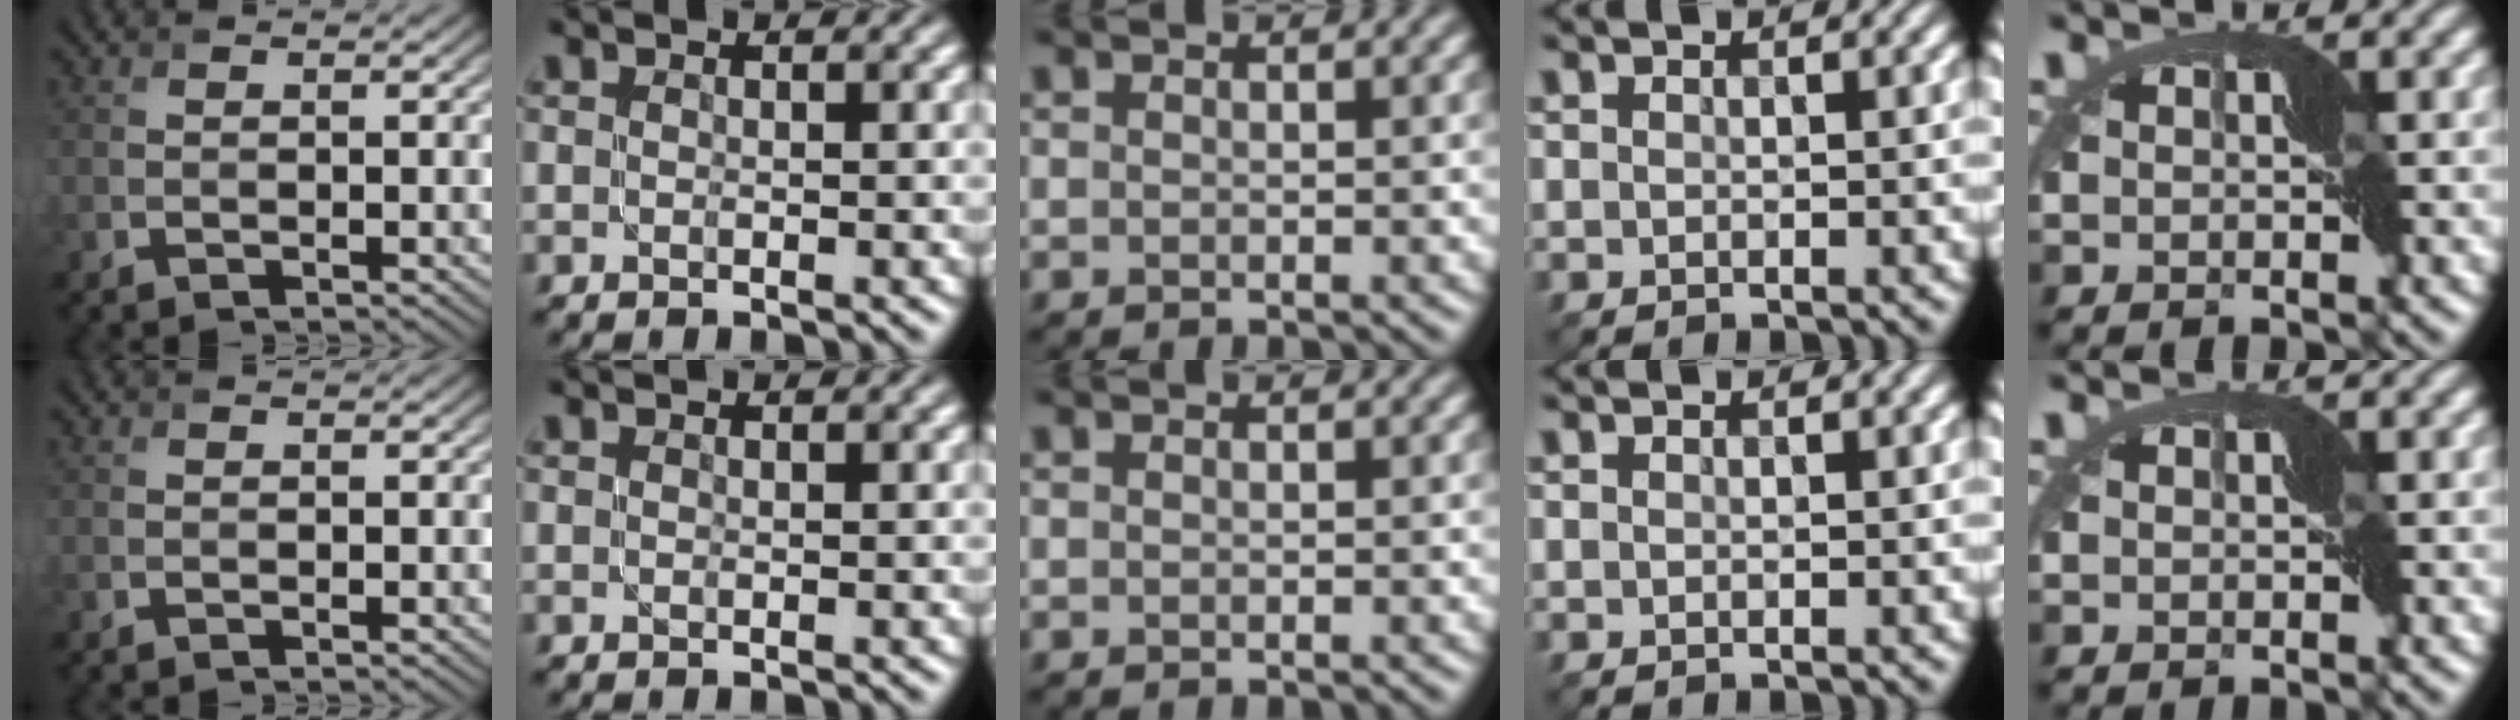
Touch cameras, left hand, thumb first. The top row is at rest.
{}